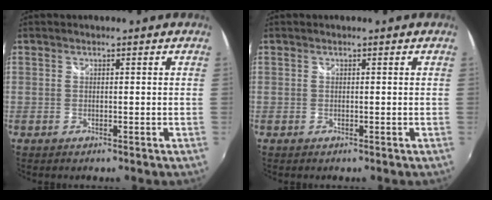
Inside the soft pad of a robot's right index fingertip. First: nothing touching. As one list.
[{"total": 0.0}]